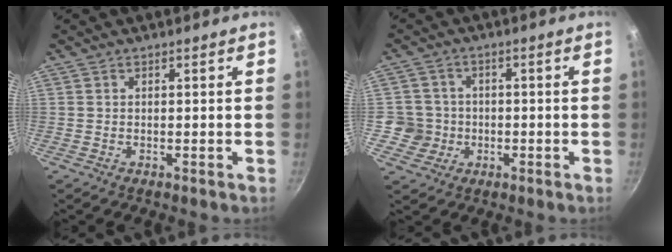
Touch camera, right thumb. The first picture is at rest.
{"total": 5.6, "force": [-0.9, 5.5, 0.5], "torque": [0.028, 0.019, -0.017]}